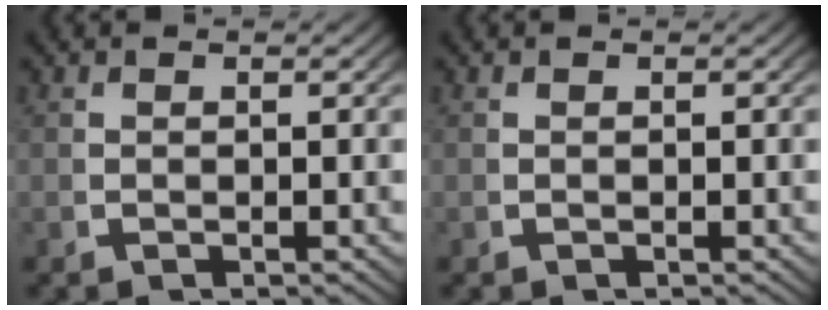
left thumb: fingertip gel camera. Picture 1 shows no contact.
{"total": 0.0}